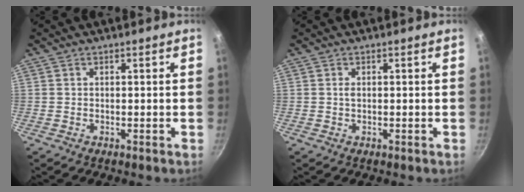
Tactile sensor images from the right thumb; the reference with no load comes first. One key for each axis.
{"total": 0.8, "fx": 0.1, "fy": 0.4, "fz": 0.6, "tx": -0.012, "ty": 0.000, "tz": 0.001}